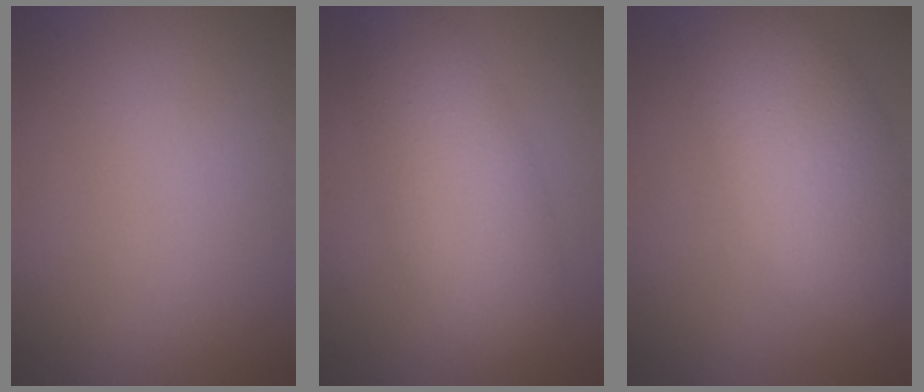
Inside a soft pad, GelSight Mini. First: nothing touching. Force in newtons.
{"total": 6.4, "press": 6.4, "slide": 0.3}
{"total": 7.1, "press": 7.1, "slide": 0.4}